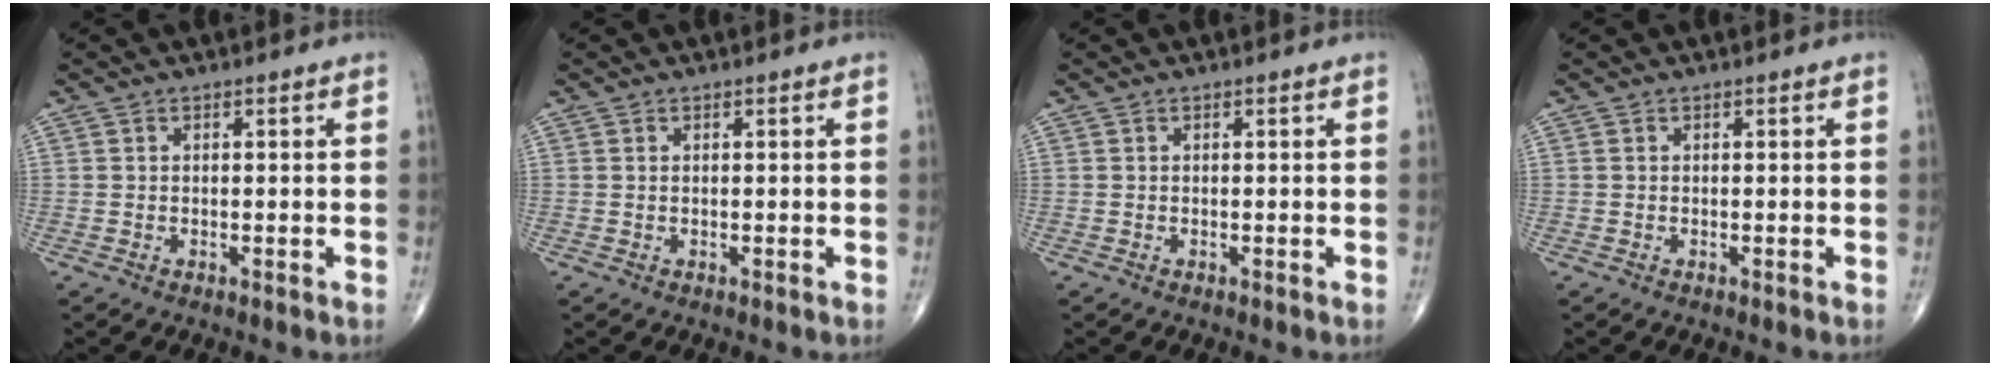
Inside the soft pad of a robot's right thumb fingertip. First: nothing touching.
{"total": 0.0}
{"total": 0.0}
{"total": 0.0}